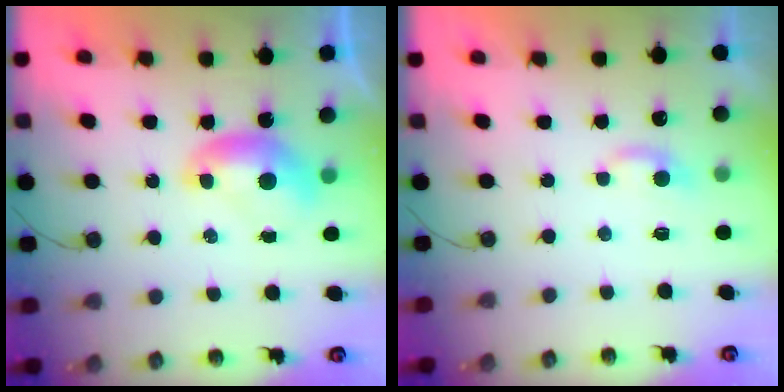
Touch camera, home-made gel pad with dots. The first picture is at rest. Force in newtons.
{"total": 2.2, "press": 2.2, "slide": 0.5}